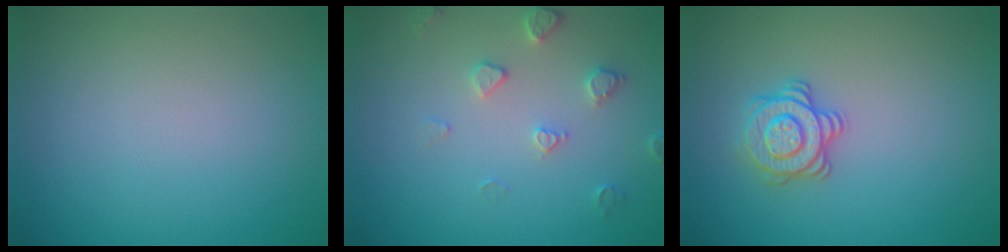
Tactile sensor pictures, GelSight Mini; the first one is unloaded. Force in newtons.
{"total": 2.2, "press": 2.2, "slide": 0.4}
{"total": 2.8, "press": 2.7, "slide": 0.7}